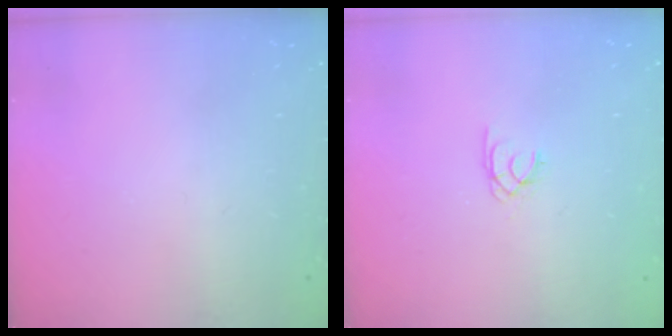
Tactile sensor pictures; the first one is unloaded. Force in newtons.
{"total": 1.5, "press": 1.4, "slide": 0.2}